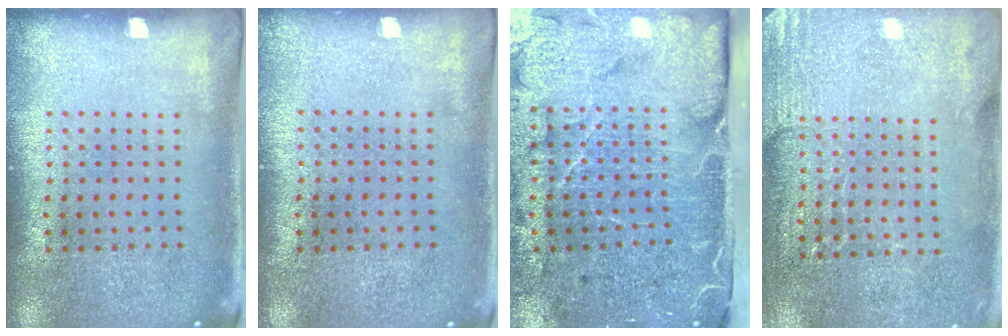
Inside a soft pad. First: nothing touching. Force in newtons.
{"total": 0.0}
{"total": 4.9, "press": 4.0, "slide": 3.0}
{"total": 2.9, "press": 2.8, "slide": 0.8}